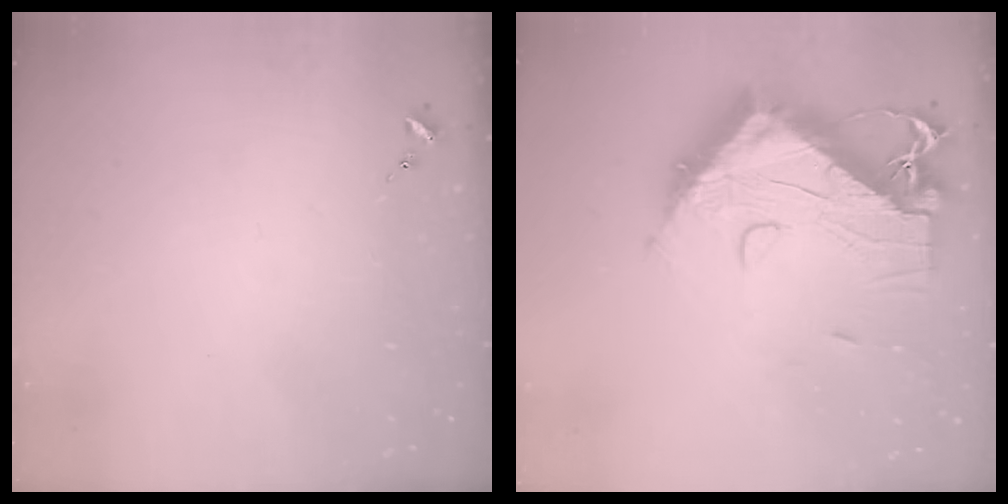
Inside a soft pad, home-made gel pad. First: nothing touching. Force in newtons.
{"total": 18.2, "press": 18.1, "slide": 1.9}